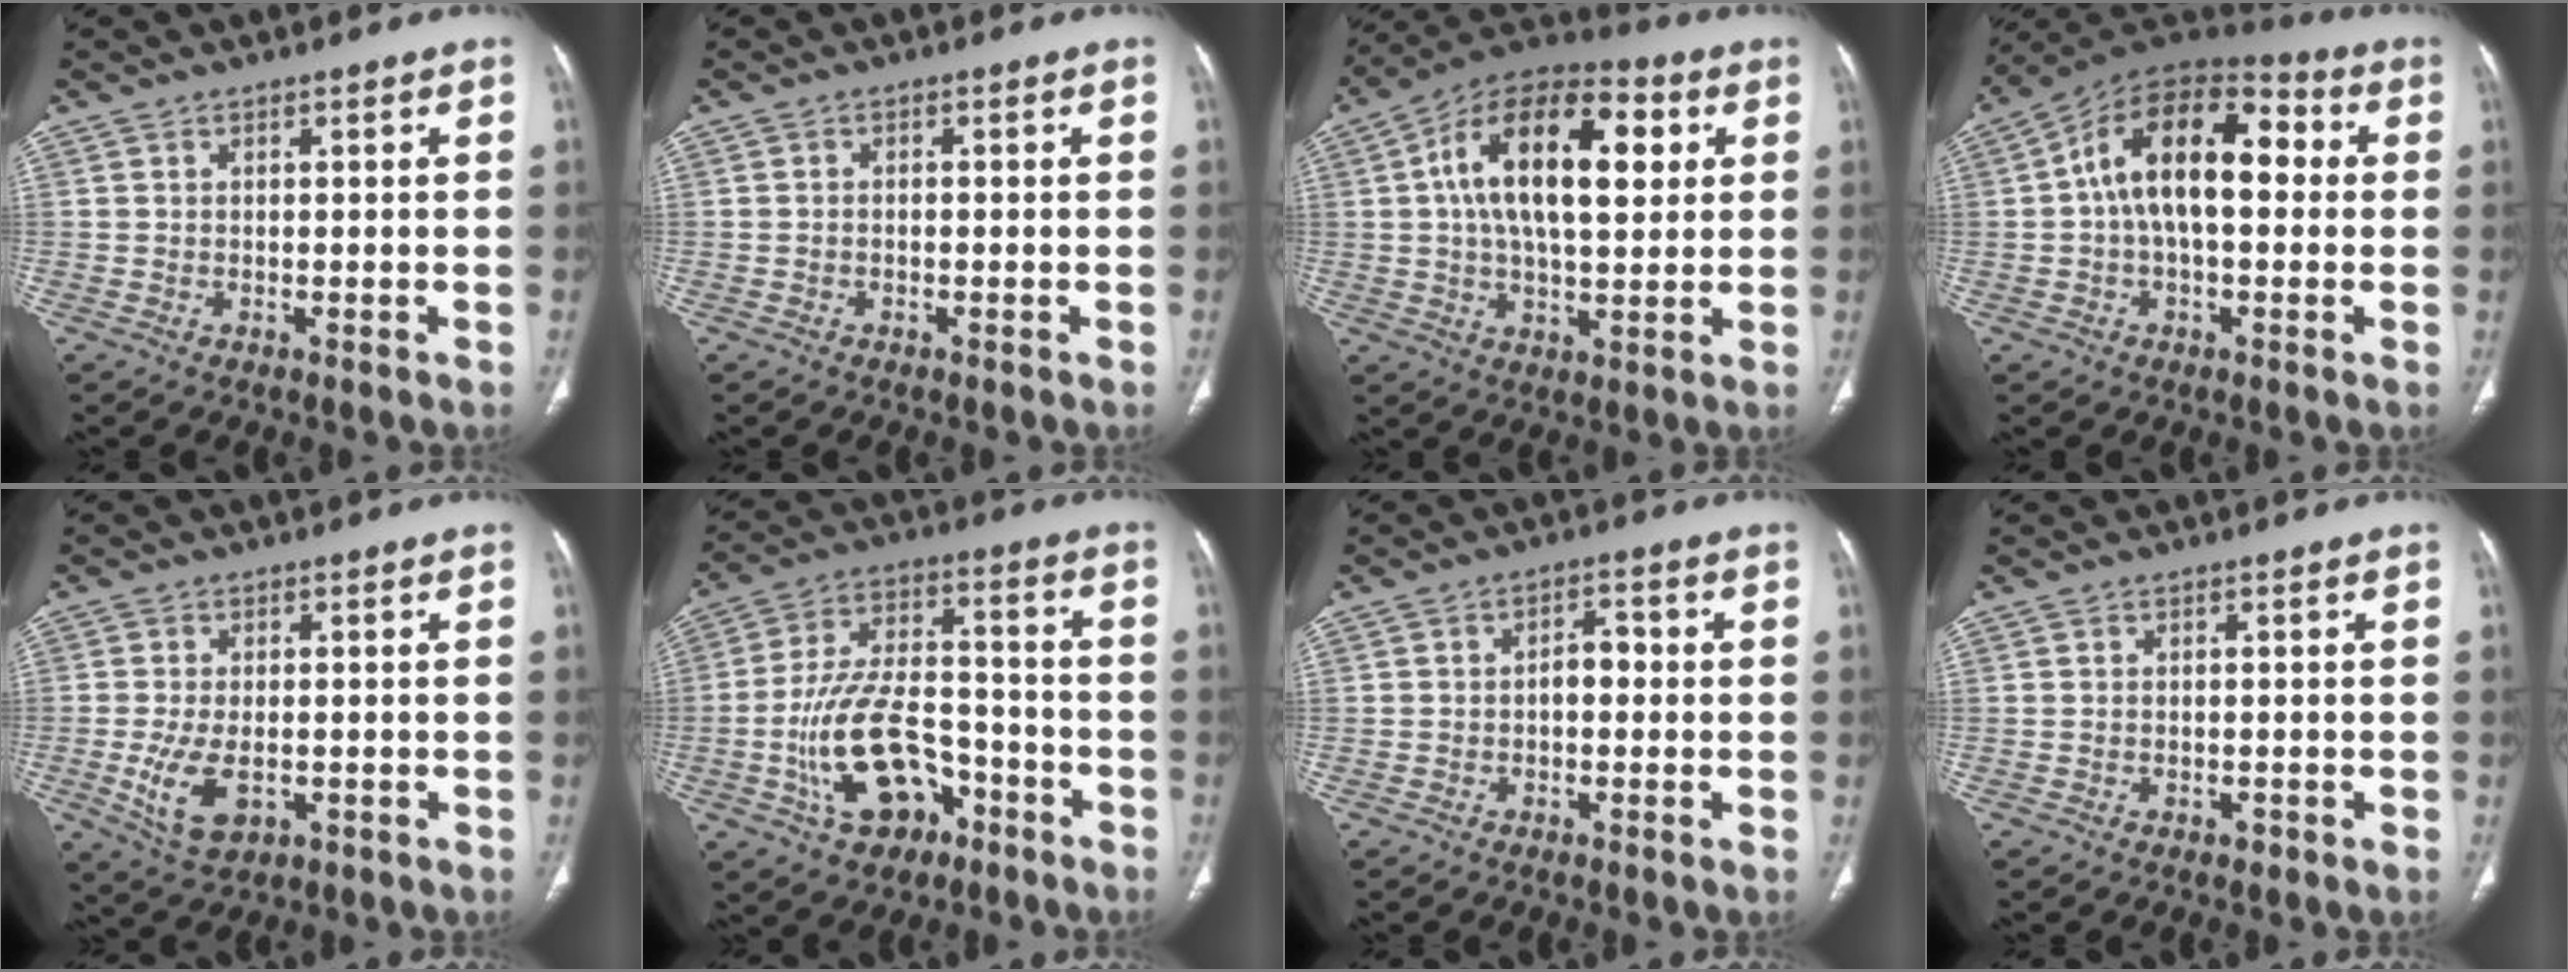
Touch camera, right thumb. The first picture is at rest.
{"total": 0.6, "force": [-0.3, 0.4, 0.4], "torque": [-0.006, 0.003, -0.007]}
{"total": 20.3, "force": [4.4, 10.2, 17.0], "torque": [-0.260, 0.017, 0.060]}
{"total": 16.9, "force": [1.7, 9.1, 14.1], "torque": [-0.219, 0.046, 0.019]}
{"total": 7.7, "force": [-2.0, 4.3, 6.1], "torque": [-0.121, -0.005, -0.025]}
{"total": 16.2, "force": [-6.5, 9.7, 11.3], "torque": [-0.190, 0.051, -0.107]}
{"total": 3.4, "force": [-0.5, 2.0, 2.7], "torque": [-0.030, 0.017, -0.014]}
{"total": 0.9, "force": [-0.6, 0.6, 0.4], "torque": [-0.007, 0.002, -0.009]}